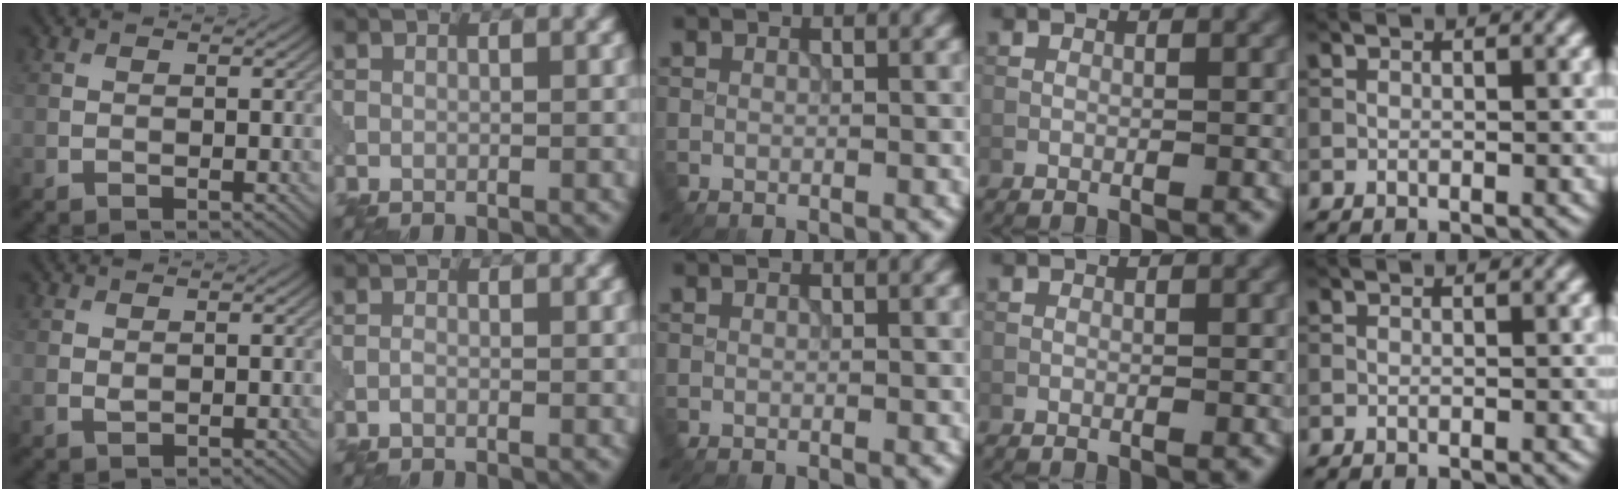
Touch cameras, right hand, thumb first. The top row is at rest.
{"thumb": {"total": 0.9, "force": [0.5, 0.4, 0.6], "torque": [-0.019, -0.003, 0.014]}, "index": {"total": 0.5, "force": [-0.4, 0.2, 0.4], "torque": [-0.009, 0.001, -0.010]}}